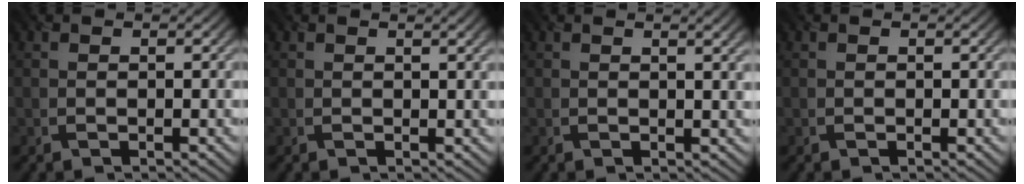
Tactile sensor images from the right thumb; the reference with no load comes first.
{"total": 1.6, "force": [0.9, 0.0, 1.3], "torque": [-0.016, 0.001, 0.014]}
{"total": 2.4, "force": [1.2, 0.3, 2.0], "torque": [-0.025, 0.002, 0.017]}
{"total": 0.0}